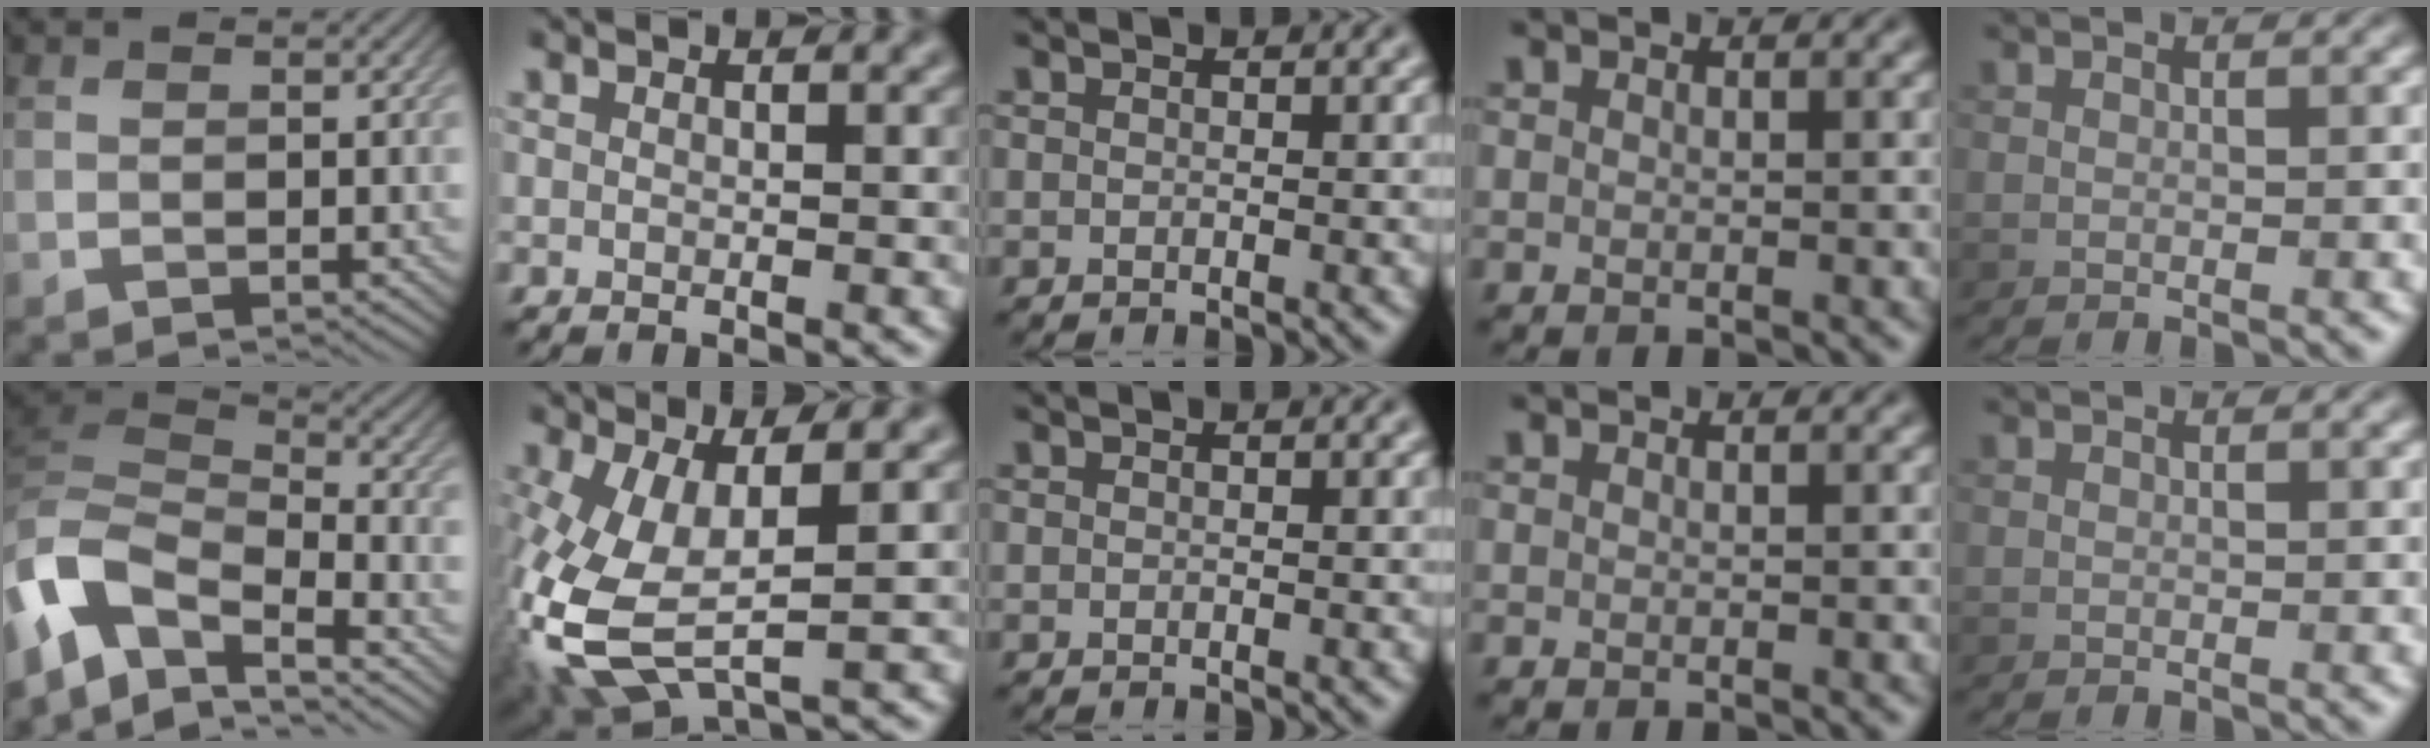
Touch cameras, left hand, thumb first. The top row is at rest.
{"thumb": {"total": 10.6, "force": [-6.1, 4.9, 7.1], "torque": [-0.169, -0.014, -0.129]}, "index": {"total": 10.1, "force": [-1.1, 4.9, 8.8], "torque": [-0.223, -0.019, -0.014]}}